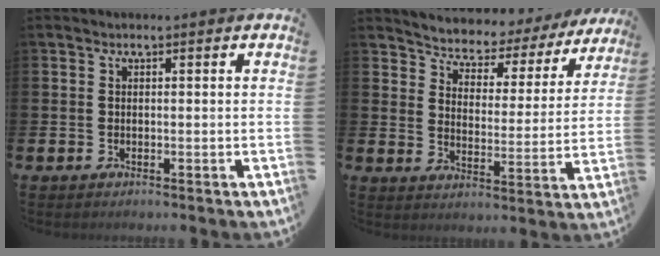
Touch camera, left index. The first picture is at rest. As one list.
[{"total": 4.3, "force": [4.0, 1.5, -0.1], "torque": [-0.028, -0.041, 0.061]}]